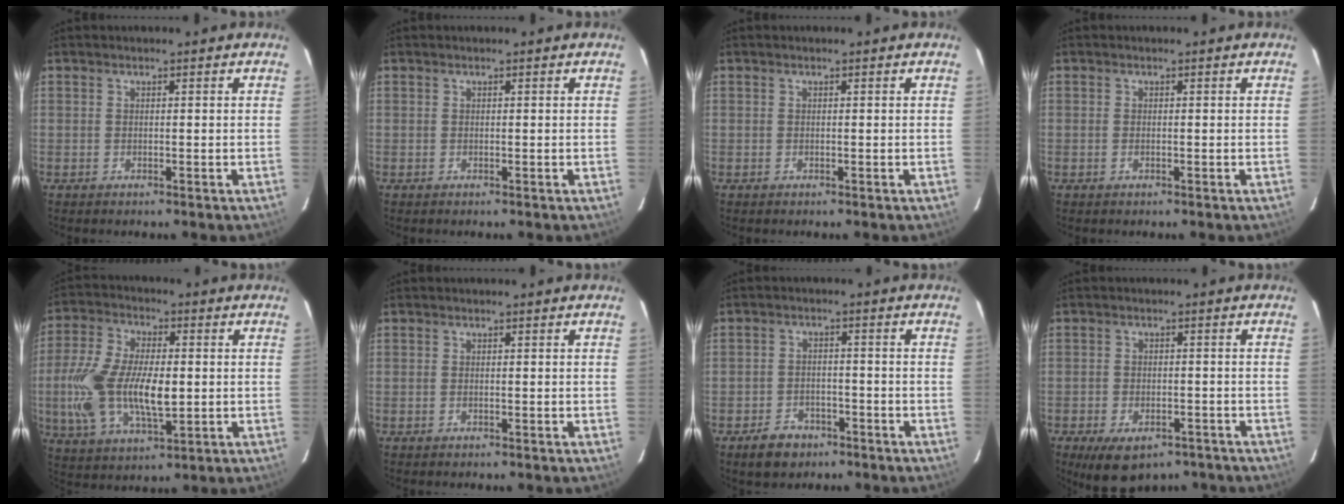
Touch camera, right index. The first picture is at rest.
{"total": 0.0}
{"total": 0.0}
{"total": 0.5, "force": [-0.2, 0.3, 0.4], "torque": [-0.007, 0.000, -0.003]}
{"total": 16.8, "force": [-1.3, 8.1, 14.7], "torque": [-0.312, -0.002, -0.022]}
{"total": 0.0}
{"total": 6.0, "force": [-4.0, 3.9, 2.1], "torque": [-0.058, 0.010, -0.054]}
{"total": 10.6, "force": [-7.1, 5.5, 5.6], "torque": [-0.117, -0.016, -0.094]}